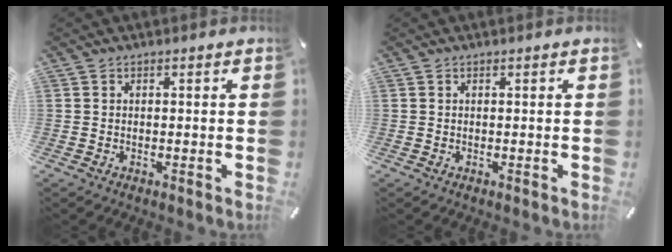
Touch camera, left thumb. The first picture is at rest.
{"total": 0.0}